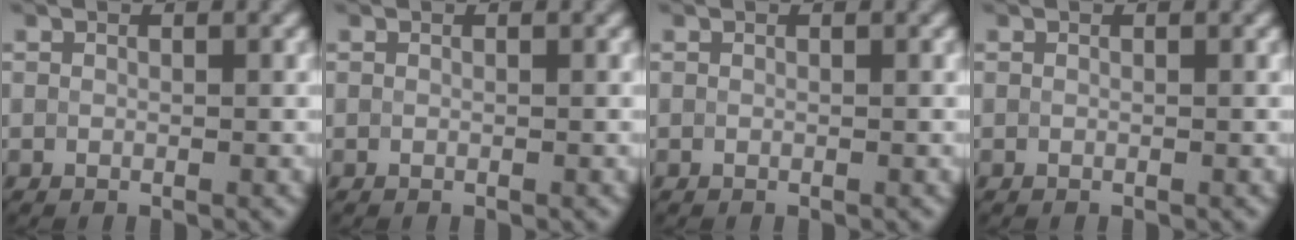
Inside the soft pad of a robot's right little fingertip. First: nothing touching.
{"total": 0.0}
{"total": 0.0}
{"total": 0.0}